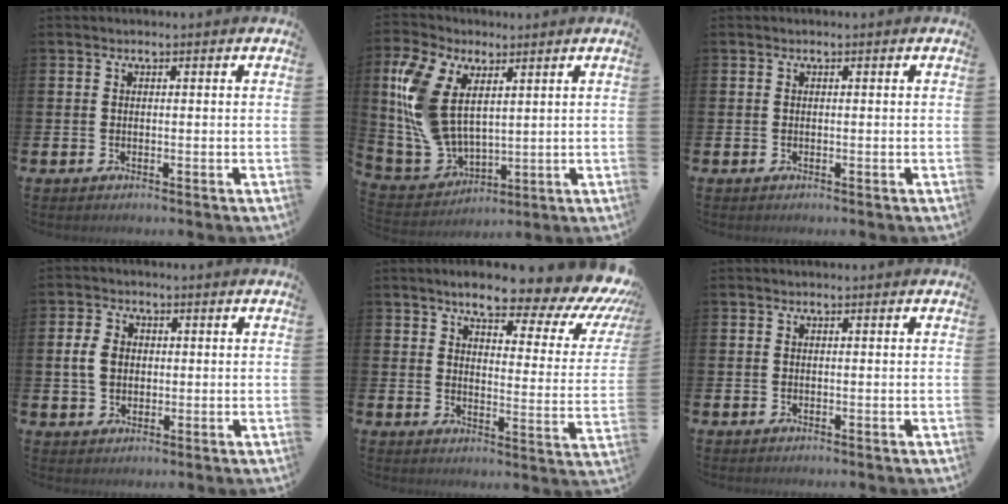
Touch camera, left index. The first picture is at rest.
{"total": 11.2, "force": [5.0, 6.9, 7.3], "torque": [-0.189, -0.001, 0.094]}
{"total": 0.0}
{"total": 4.1, "force": [0.7, 3.2, 2.5], "torque": [-0.045, 0.010, 0.008]}
{"total": 8.7, "force": [7.3, 2.1, 4.2], "torque": [-0.082, -0.056, 0.113]}
{"total": 0.0}